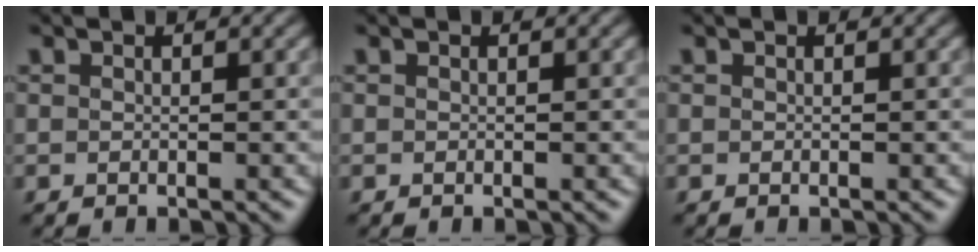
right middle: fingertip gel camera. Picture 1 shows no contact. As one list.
[{"total": 0.0}, {"total": 0.0}]